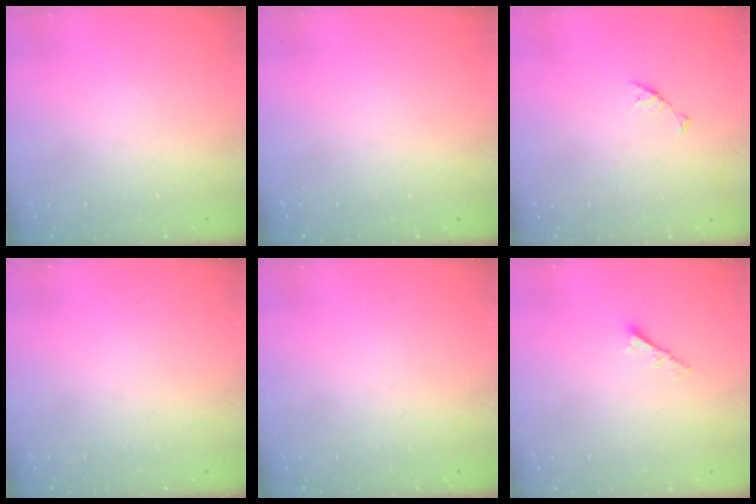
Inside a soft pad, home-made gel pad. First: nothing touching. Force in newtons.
{"total": 0.0}
{"total": 3.0, "press": 3.0, "slide": 0.3}
{"total": 0.0}
{"total": 0.0}
{"total": 3.0, "press": 3.0, "slide": 0.1}